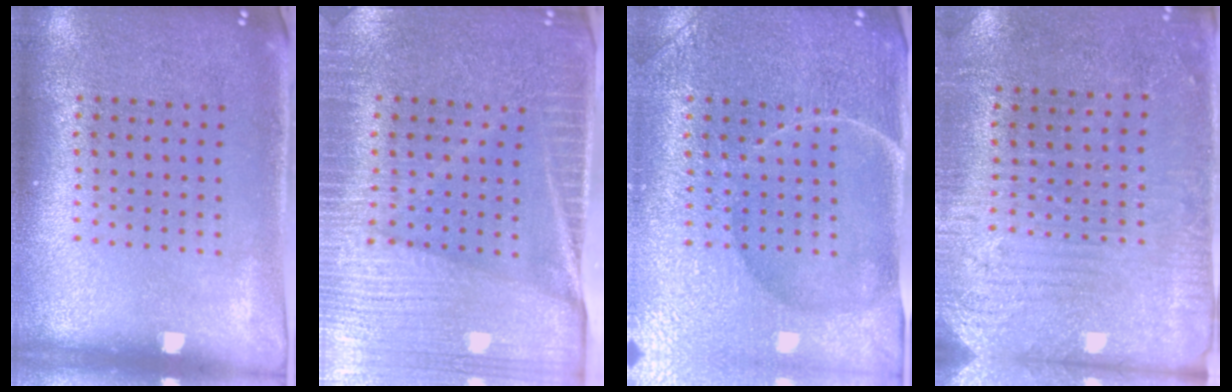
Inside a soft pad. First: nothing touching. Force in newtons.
{"total": 4.1, "press": 3.7, "slide": 1.8}
{"total": 4.5, "press": 4.3, "slide": 1.4}
{"total": 3.0, "press": 2.8, "slide": 1.1}